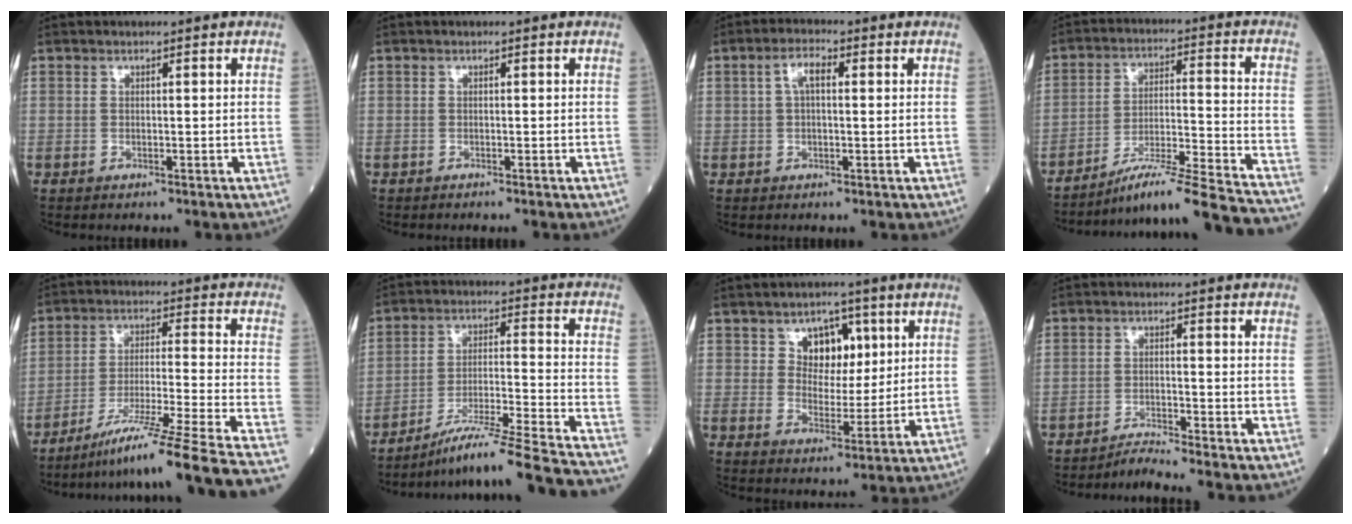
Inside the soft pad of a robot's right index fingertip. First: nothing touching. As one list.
[{"total": 0.0}, {"total": 3.6, "force": [0.8, 1.3, 3.3], "torque": [-0.068, 0.017, 0.017]}, {"total": 19.6, "force": [-17.9, -1.9, 7.8], "torque": [-0.102, -0.011, -0.269]}, {"total": 22.5, "force": [-18.9, -3.3, 11.8], "torque": [-0.141, -0.036, -0.294]}, {"total": 21.2, "force": [-18.8, -2.1, 9.5], "torque": [-0.119, -0.016, -0.285]}, {"total": 6.6, "force": [2.9, 4.5, 3.8], "torque": [-0.051, 0.009, 0.048]}, {"total": 3.3, "force": [-2.9, -1.5, -0.2], "torque": [-0.002, -0.016, -0.054]}]